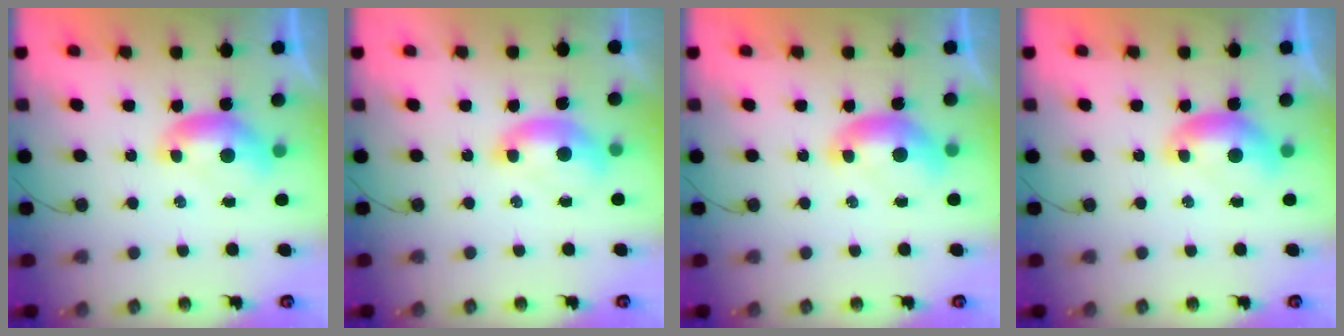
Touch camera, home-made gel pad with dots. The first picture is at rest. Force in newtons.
{"total": 1.6, "press": 1.5, "slide": 0.6}
{"total": 1.2, "press": 1.1, "slide": 0.6}
{"total": 0.6, "press": 0.6, "slide": 0.2}